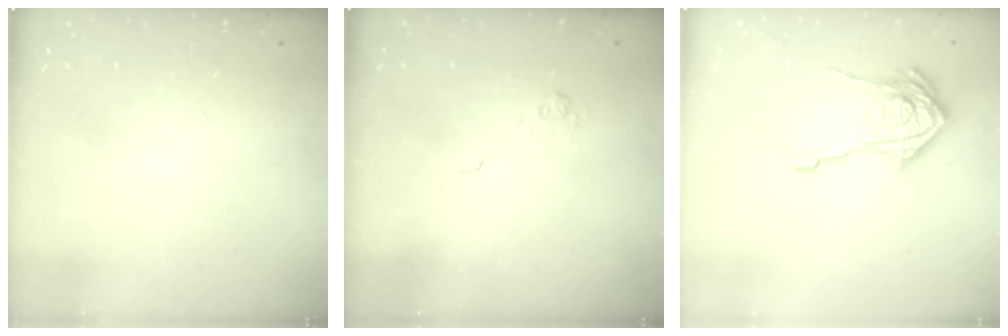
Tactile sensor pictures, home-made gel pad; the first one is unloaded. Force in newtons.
{"total": 2.2, "press": 1.7, "slide": 1.4}
{"total": 17.3, "press": 17.3, "slide": 0.6}